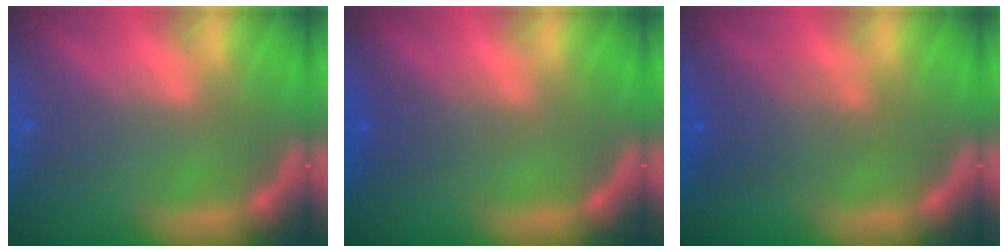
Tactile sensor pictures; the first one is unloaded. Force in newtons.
{"total": 2.0}
{"total": 3.5}